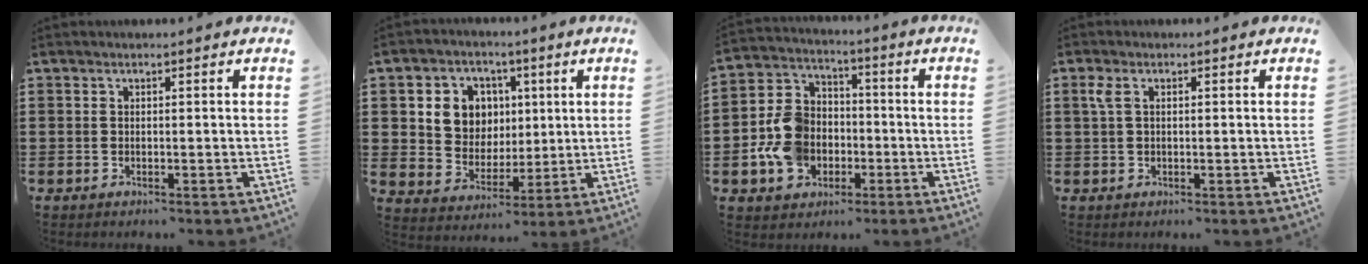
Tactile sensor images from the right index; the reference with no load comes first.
{"total": 7.7, "force": [2.1, 7.1, 2.2], "torque": [-0.065, 0.009, 0.037]}
{"total": 9.2, "force": [-2.3, 7.6, 4.7], "torque": [-0.137, 0.021, -0.044]}
{"total": 2.4, "force": [0.4, 1.1, 2.1], "torque": [-0.060, 0.003, 0.000]}